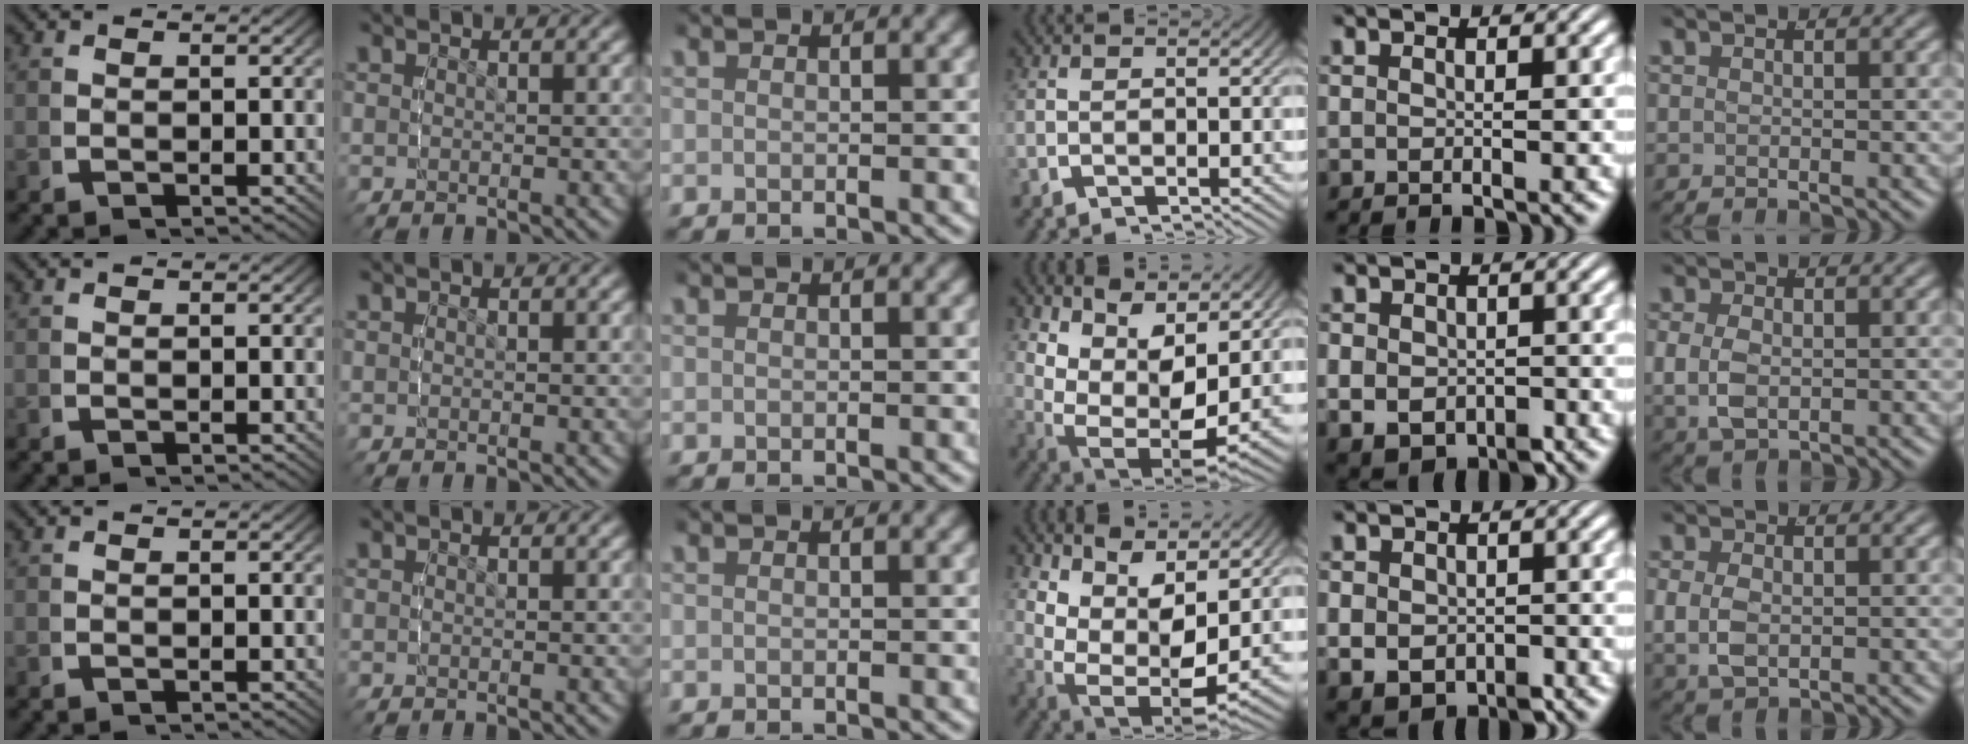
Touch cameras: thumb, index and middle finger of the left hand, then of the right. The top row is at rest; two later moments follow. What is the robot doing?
{"motion": "lift_and_place", "object": "air blower"}